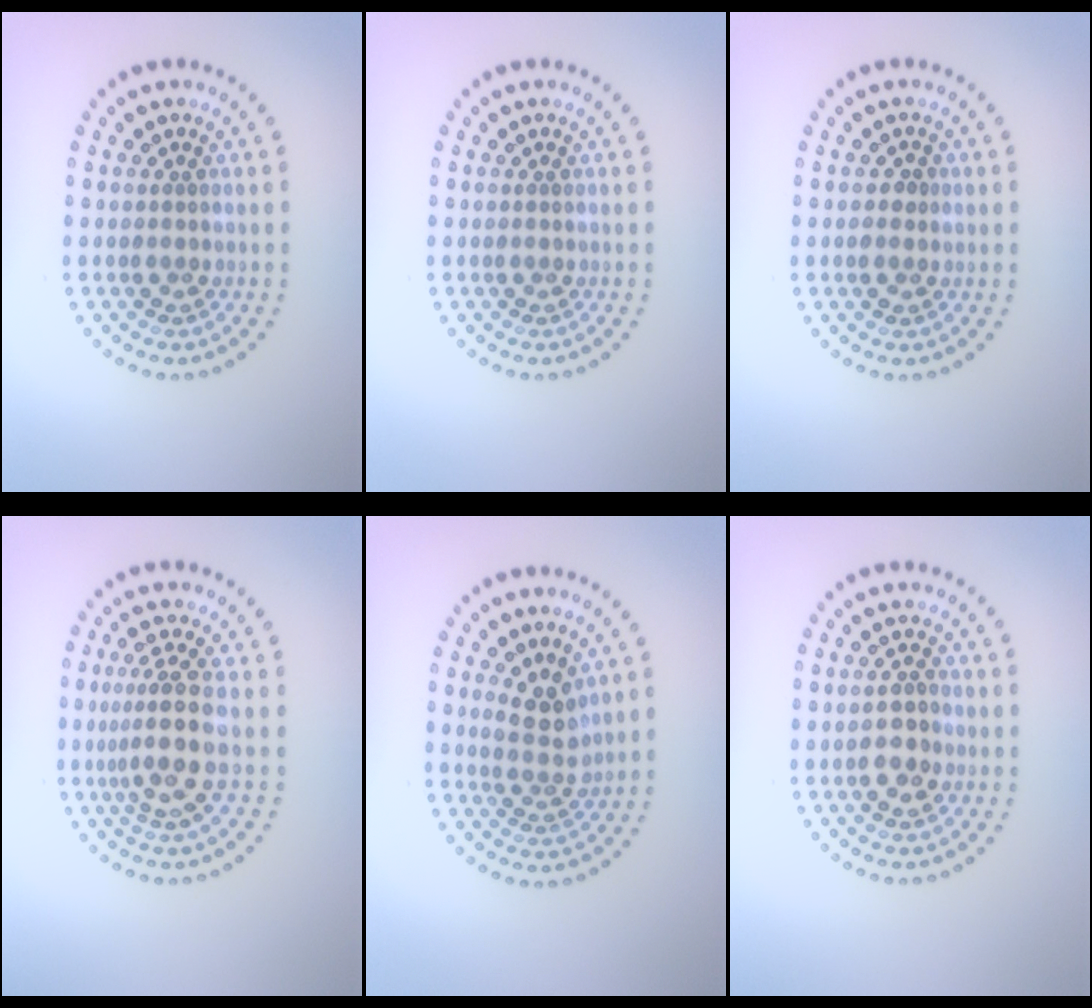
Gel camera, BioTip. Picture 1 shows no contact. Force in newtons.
{"total": 0.0}
{"total": 1.1, "press": 1.1, "slide": 0.1}
{"total": 3.8, "press": 2.9, "slide": 2.5}
{"total": 2.8, "press": 2.5, "slide": 1.2}
{"total": 2.4, "press": 2.3, "slide": 0.5}